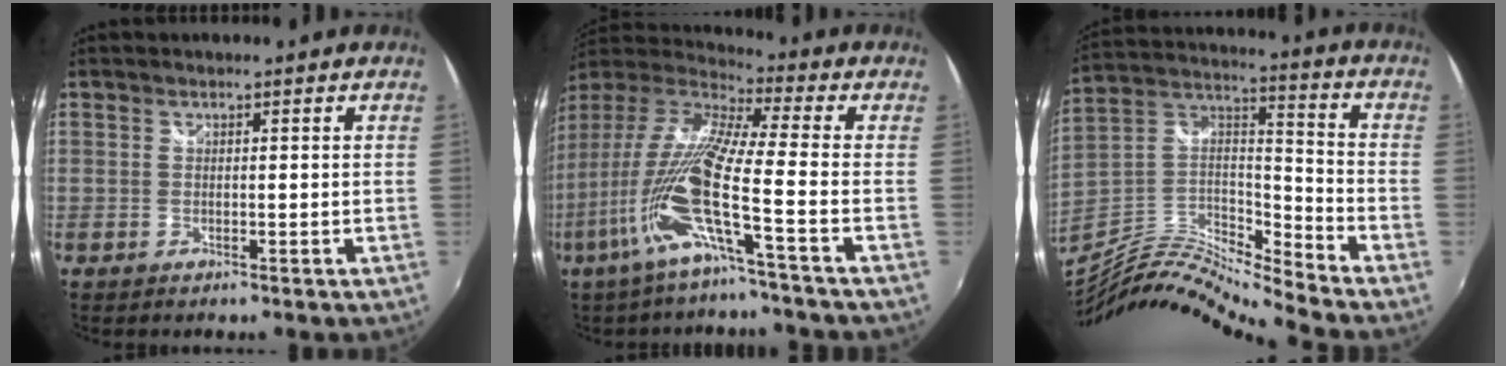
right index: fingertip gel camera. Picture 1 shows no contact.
{"total": 17.0, "force": [-6.3, 0.3, 15.8], "torque": [-0.294, -0.029, -0.132]}
{"total": 15.9, "force": [-14.4, -0.4, 6.7], "torque": [-0.128, 0.001, -0.281]}